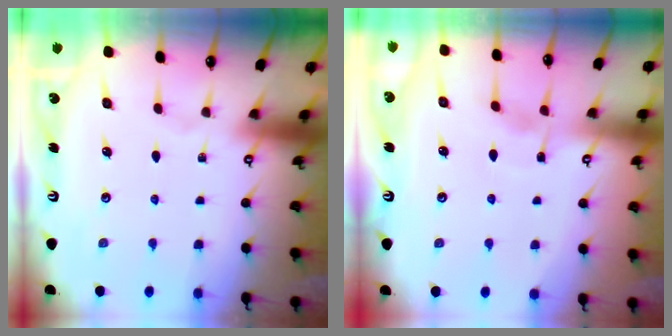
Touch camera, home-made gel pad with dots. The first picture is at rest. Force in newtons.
{"total": 3.3, "press": 3.3, "slide": 0.4}